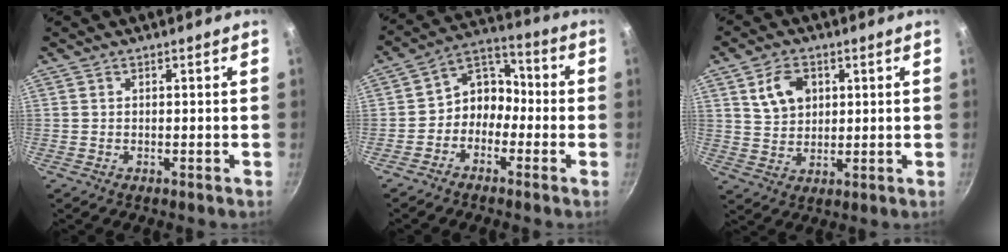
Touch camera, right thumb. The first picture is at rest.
{"total": 8.0, "force": [-2.5, 6.5, 3.9], "torque": [-0.024, 0.052, -0.066]}
{"total": 7.6, "force": [2.7, 5.4, 4.5], "torque": [-0.064, -0.006, 0.052]}